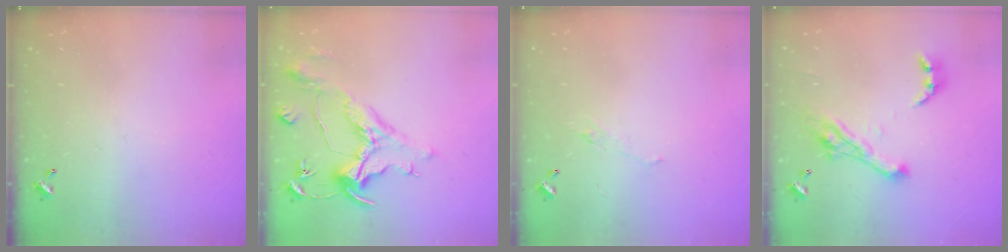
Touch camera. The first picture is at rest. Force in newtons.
{"total": 1.5, "press": 0.8, "slide": 1.2}
{"total": 0.9, "press": 0.5, "slide": 0.7}
{"total": 10.6, "press": 10.5, "slide": 1.7}